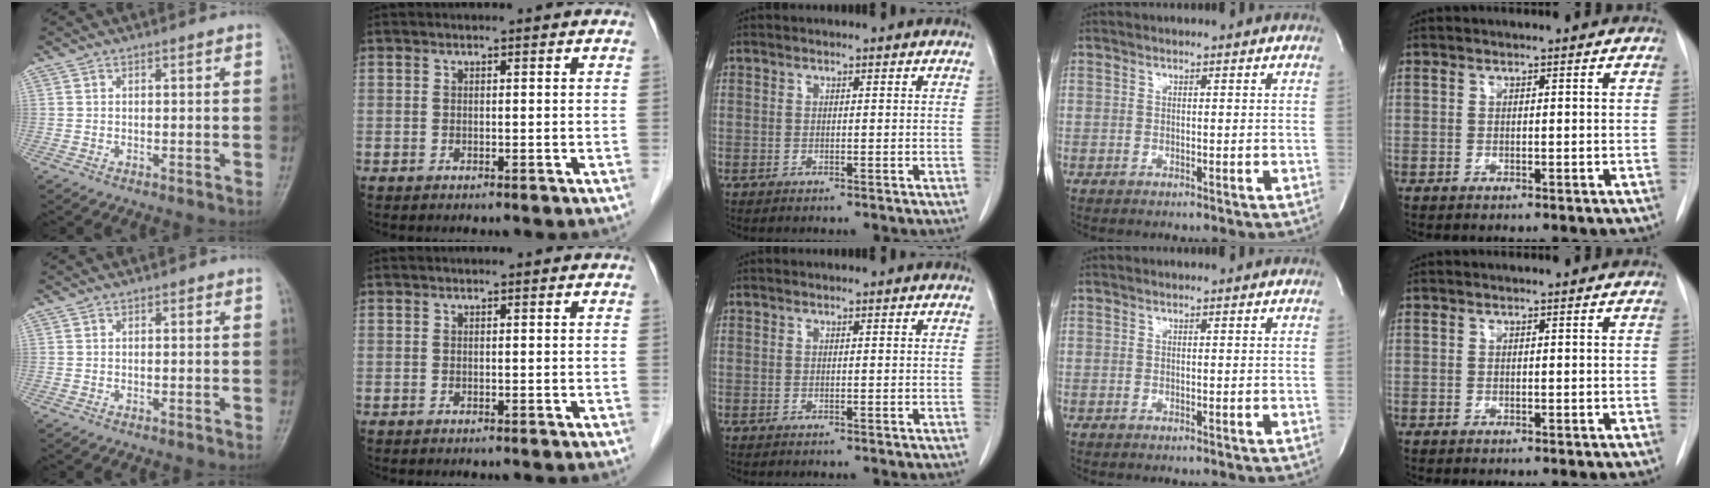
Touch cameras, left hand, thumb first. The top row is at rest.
{"thumb": {"total": 0.5, "force": [0.1, 0.4, 0.3], "torque": [0.003, 0.001, -0.002]}}